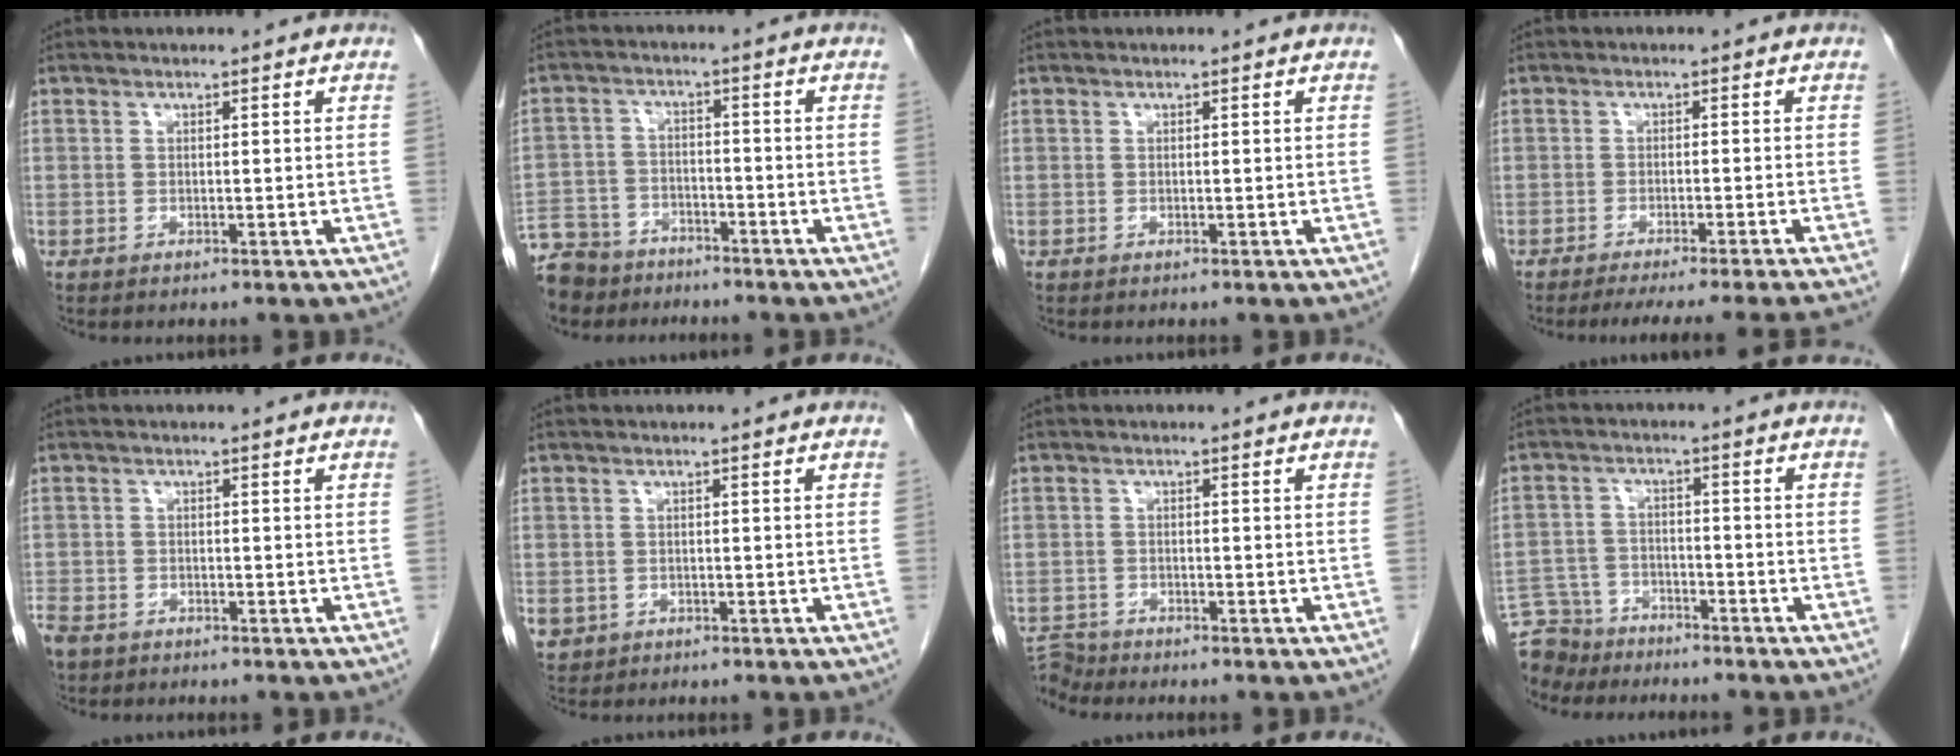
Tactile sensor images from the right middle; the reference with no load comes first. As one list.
[{"total": 12.2, "force": [-9.8, 6.7, 3.0], "torque": [-0.088, 0.001, -0.165]}, {"total": 0.0}, {"total": 11.8, "force": [-10.6, -1.9, 4.9], "torque": [-0.039, -0.025, -0.143]}, {"total": 5.1, "force": [-3.7, 3.0, 1.9], "torque": [-0.051, -0.006, -0.067]}, {"total": 3.1, "force": [-1.5, 2.7, 0.6], "torque": [-0.013, 0.001, -0.020]}, {"total": 2.1, "force": [-1.9, -0.4, -0.8], "torque": [0.020, -0.013, -0.037]}, {"total": 8.9, "force": [-8.1, 3.8, 0.6], "torque": [-0.025, 0.004, -0.144]}]